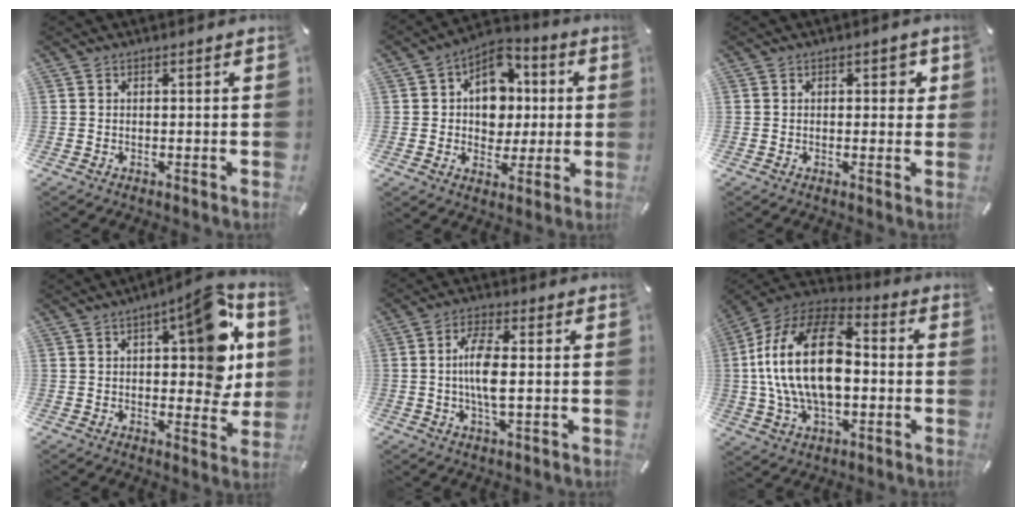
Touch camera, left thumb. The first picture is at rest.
{"total": 11.4, "force": [1.3, 9.9, 5.6], "torque": [-0.077, -0.007, 0.027]}
{"total": 2.2, "force": [0.5, 1.5, 1.5], "torque": [-0.008, 0.000, 0.001]}
{"total": 15.9, "force": [5.0, 7.1, 13.3], "torque": [-0.155, -0.023, 0.078]}
{"total": 7.8, "force": [0.0, 2.3, 7.5], "torque": [-0.157, -0.004, -0.006]}
{"total": 23.4, "force": [0.1, 14.5, 18.4], "torque": [-0.385, 0.014, -0.002]}